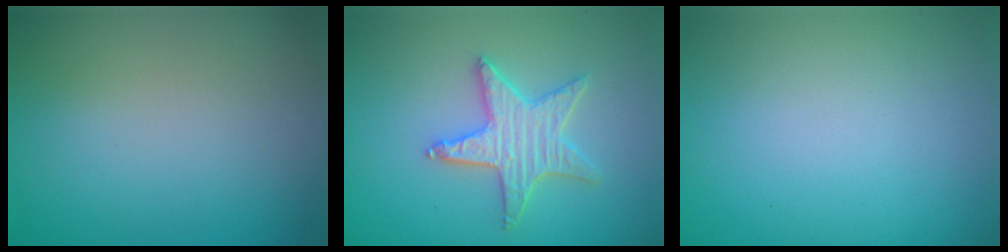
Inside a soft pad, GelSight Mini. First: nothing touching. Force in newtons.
{"total": 3.4, "press": 3.2, "slide": 1.0}
{"total": 0.0}